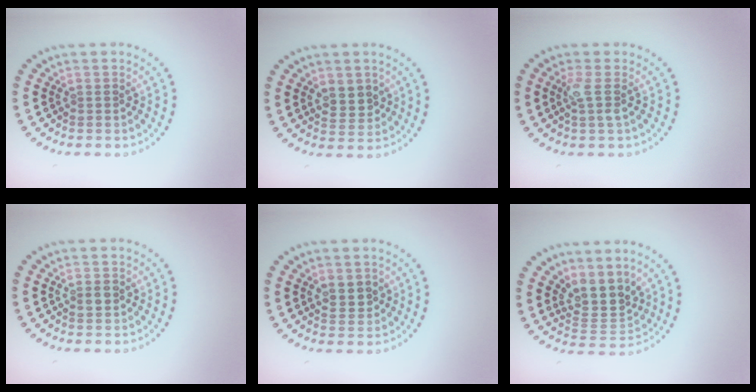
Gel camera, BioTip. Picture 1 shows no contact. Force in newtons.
{"total": 2.4, "press": 2.3, "slide": 0.6}
{"total": 1.9, "press": 1.5, "slide": 1.1}
{"total": 1.3, "press": 1.3, "slide": 0.0}
{"total": 1.6, "press": 1.5, "slide": 0.5}
{"total": 3.9, "press": 3.2, "slide": 2.2}